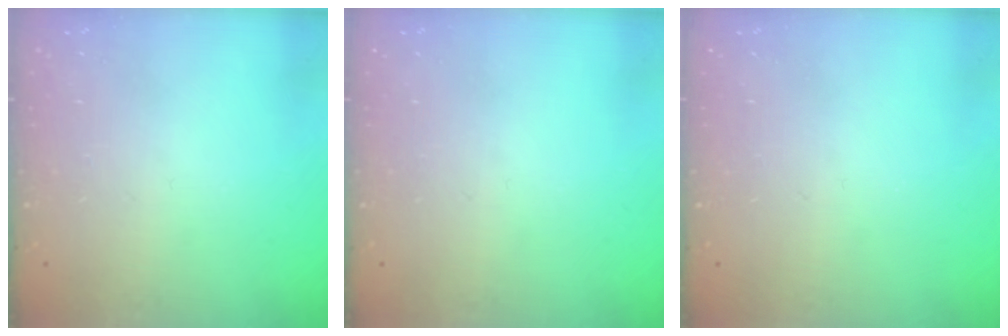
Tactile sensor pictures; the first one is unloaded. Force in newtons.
{"total": 0.0}
{"total": 0.0}